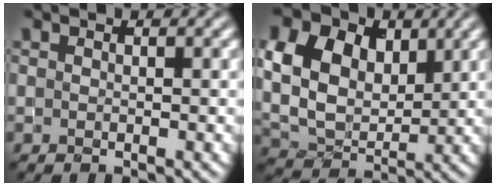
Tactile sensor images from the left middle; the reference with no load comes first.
{"total": 12.9, "force": [4.6, 9.3, 7.6], "torque": [-0.160, 0.034, 0.075]}